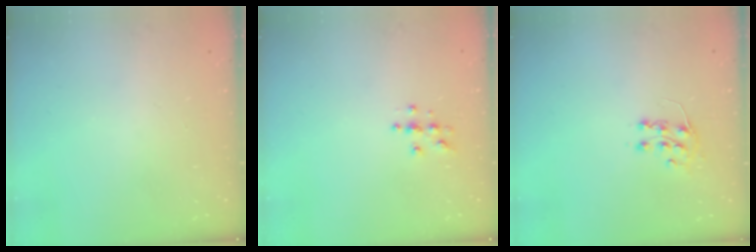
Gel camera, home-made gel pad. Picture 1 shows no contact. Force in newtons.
{"total": 4.0, "press": 3.9, "slide": 0.4}
{"total": 7.3, "press": 7.3, "slide": 0.5}